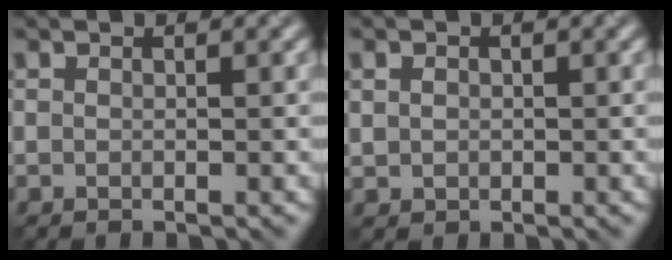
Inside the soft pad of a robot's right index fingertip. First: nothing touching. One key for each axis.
{"total": 1.1, "fx": 0.2, "fy": 1.0, "fz": 0.4, "tx": -0.006, "ty": -0.002, "tz": 0.006}